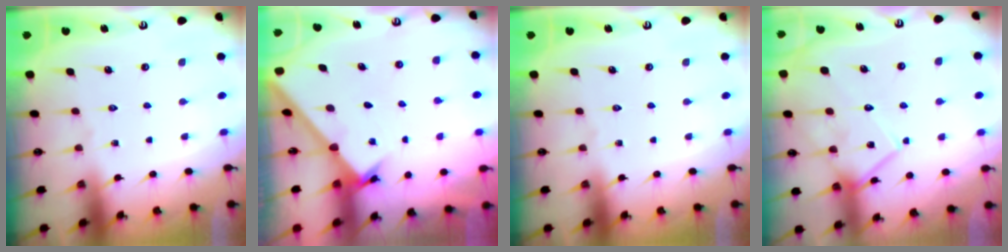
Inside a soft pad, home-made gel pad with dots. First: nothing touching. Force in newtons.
{"total": 1.6, "press": 1.6, "slide": 0.1}
{"total": 0.0}
{"total": 14.2, "press": 14.2, "slide": 1.1}